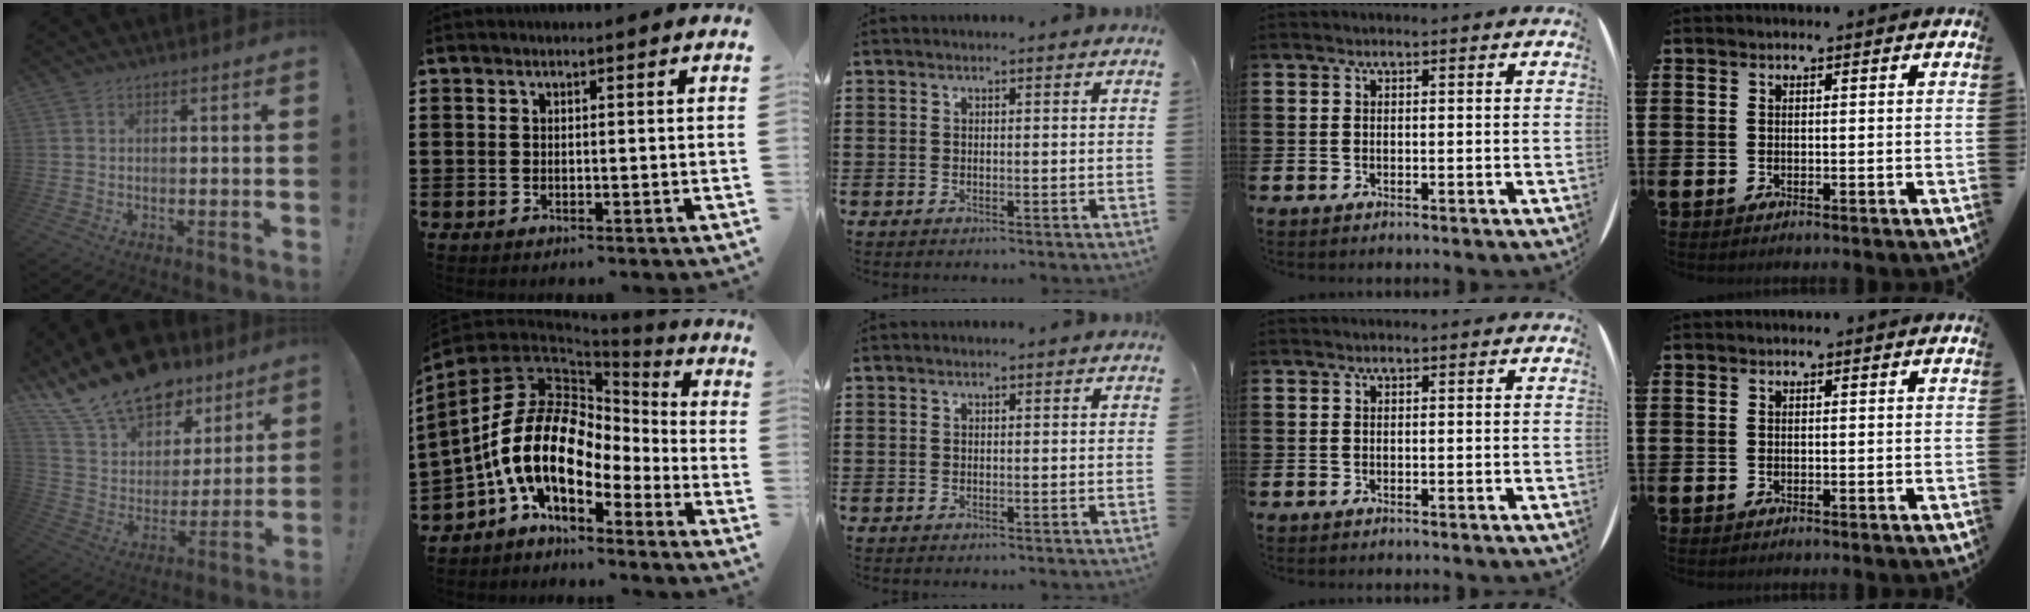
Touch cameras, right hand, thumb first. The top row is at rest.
{"thumb": {"total": 20.5, "force": [15.7, 10.6, 7.8], "torque": [-0.137, -0.105, 0.300]}, "index": {"total": 17.4, "force": [-2.8, 10.6, 13.5], "torque": [-0.306, 0.011, -0.058]}}